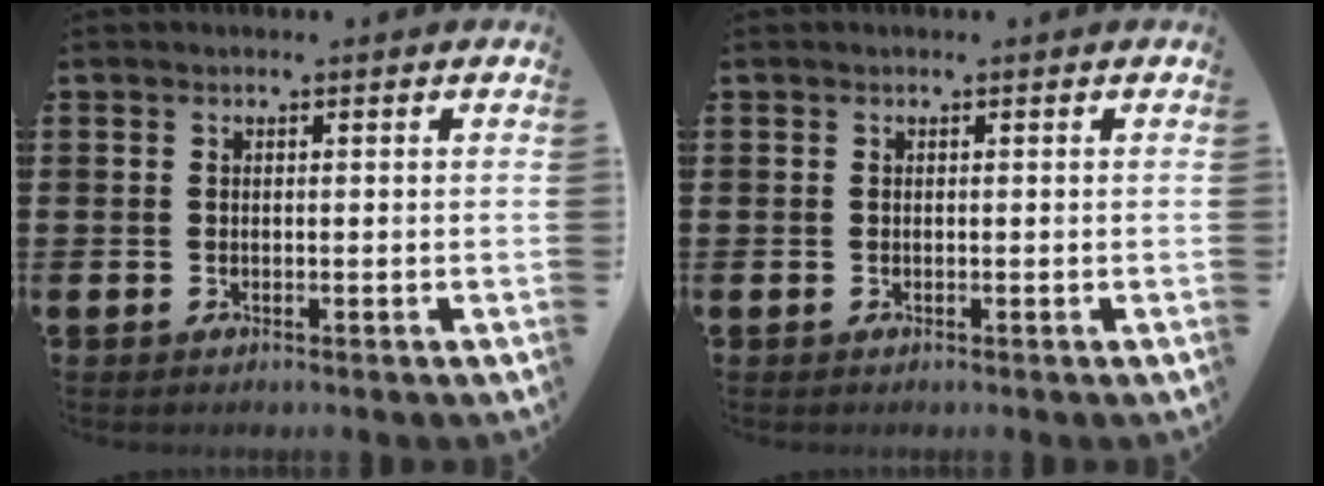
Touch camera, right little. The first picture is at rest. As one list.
[{"total": 0.0}]